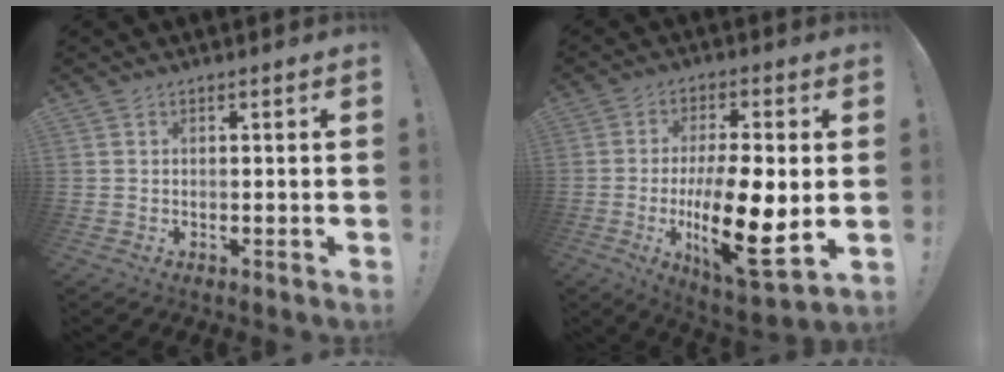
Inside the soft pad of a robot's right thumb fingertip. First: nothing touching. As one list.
[{"total": 18.8, "force": [-2.8, 6.5, 17.5], "torque": [-0.302, -0.006, -0.042]}]